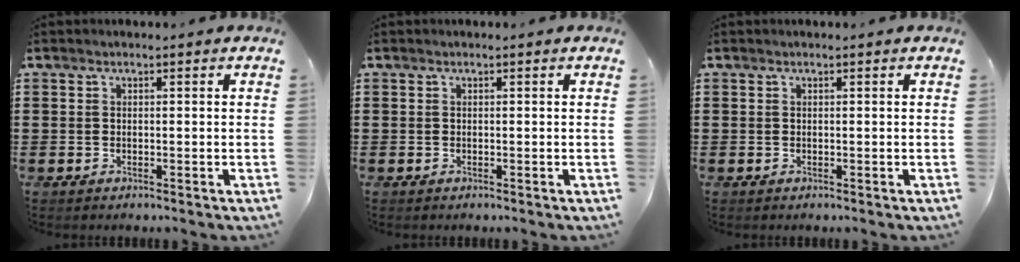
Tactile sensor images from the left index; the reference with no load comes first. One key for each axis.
{"total": 0.0}
{"total": 0.0}